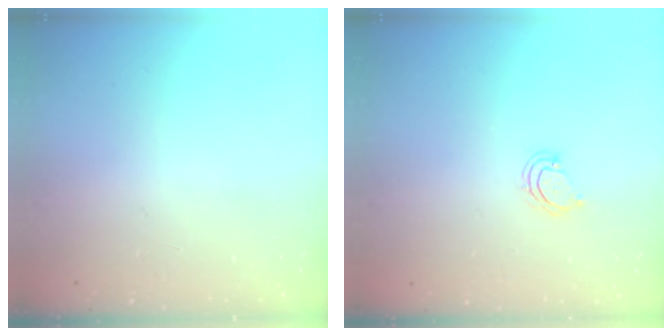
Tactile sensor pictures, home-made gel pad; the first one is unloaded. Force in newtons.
{"total": 4.4, "press": 4.3, "slide": 0.3}